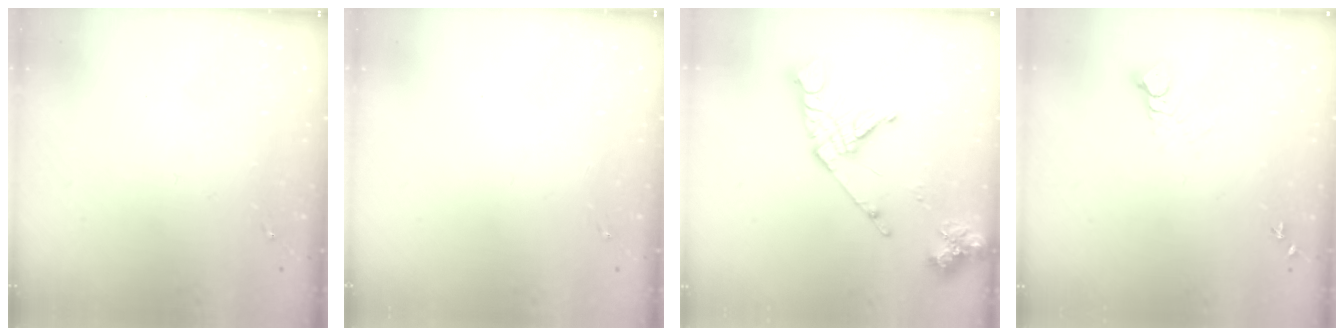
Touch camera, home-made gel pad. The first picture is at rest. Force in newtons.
{"total": 0.0}
{"total": 16.8, "press": 16.7, "slide": 2.2}
{"total": 4.0, "press": 3.9, "slide": 0.4}